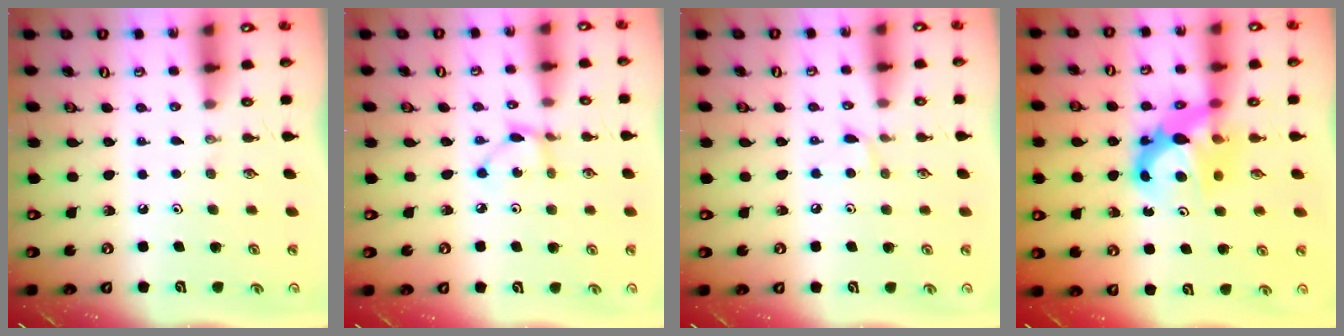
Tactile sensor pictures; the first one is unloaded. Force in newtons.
{"total": 2.6, "press": 2.6, "slide": 0.2}
{"total": 5.1, "press": 5.1, "slide": 0.5}
{"total": 8.2, "press": 8.2, "slide": 0.5}